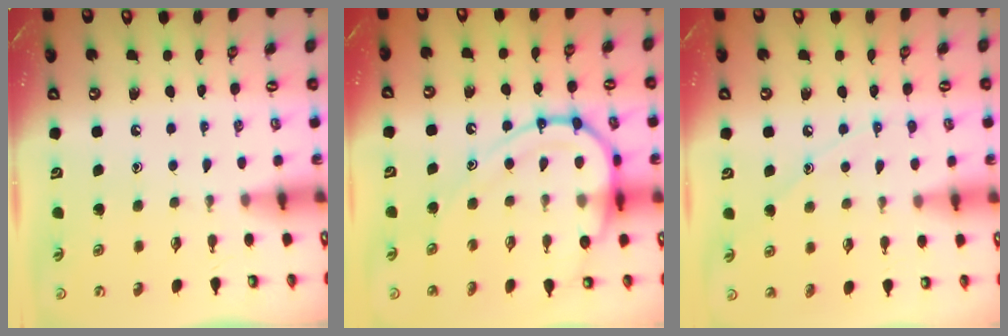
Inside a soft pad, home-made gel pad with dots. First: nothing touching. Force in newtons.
{"total": 13.5, "press": 13.5, "slide": 0.8}
{"total": 7.1, "press": 7.1, "slide": 0.2}